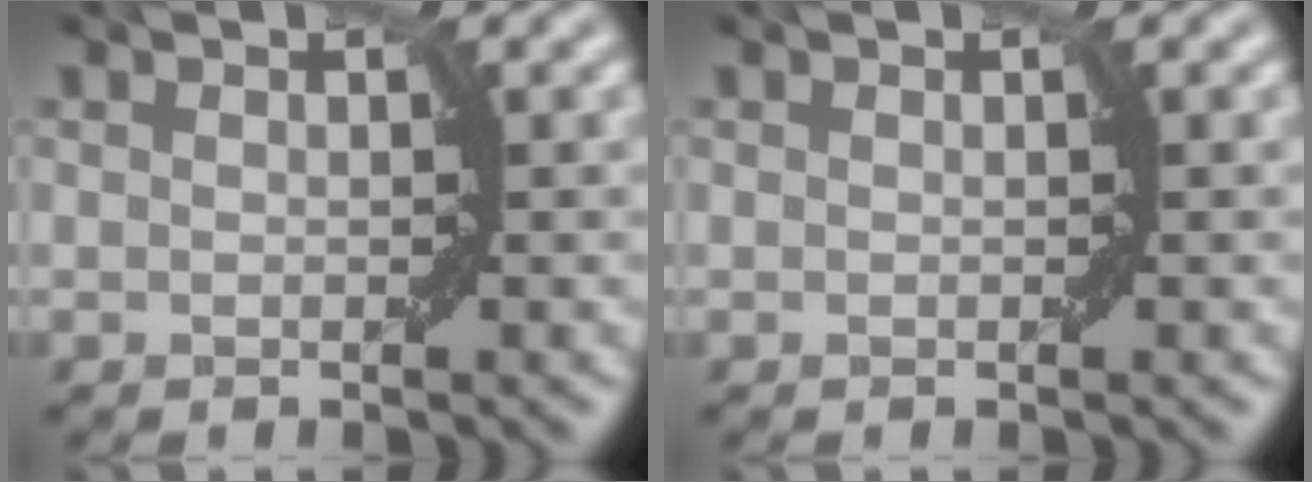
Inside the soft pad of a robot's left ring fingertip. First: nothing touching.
{"total": 0.0}